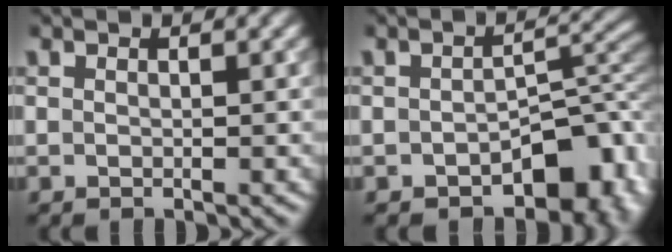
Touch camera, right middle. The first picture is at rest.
{"total": 7.5, "force": [-3.5, 4.3, 5.0], "torque": [-0.041, -0.003, -0.048]}